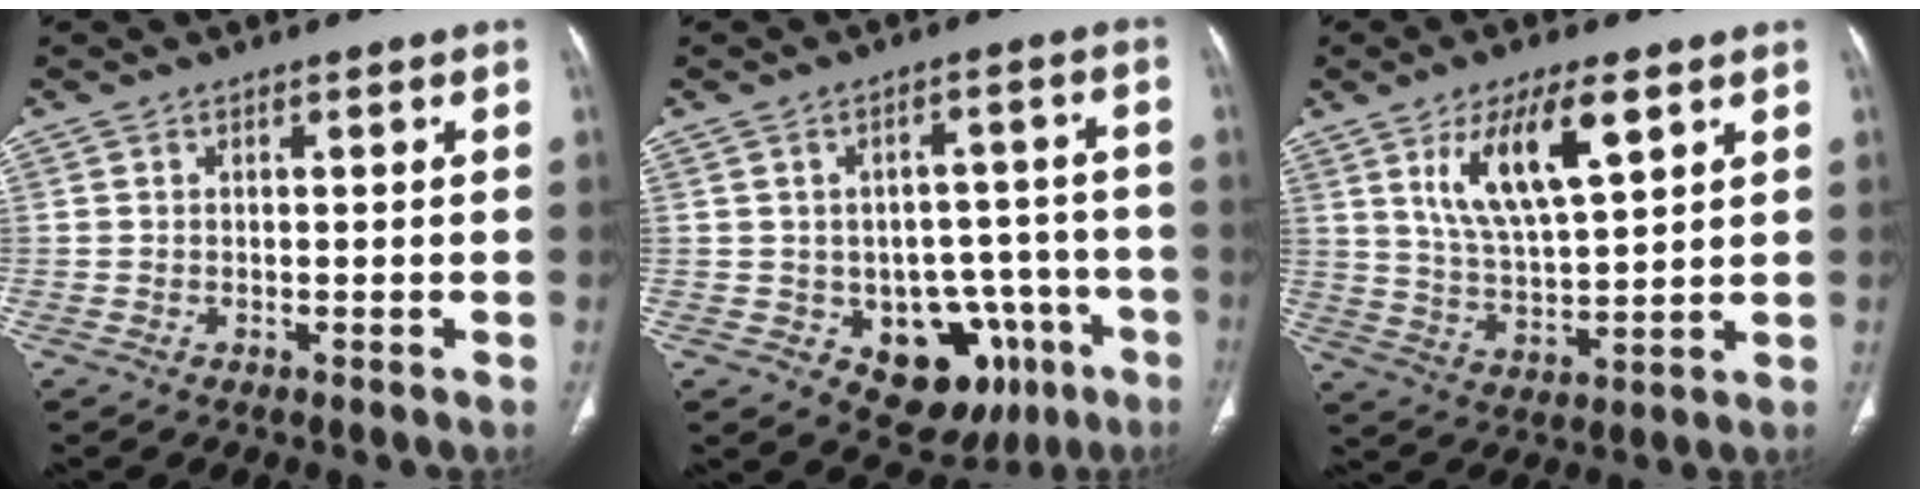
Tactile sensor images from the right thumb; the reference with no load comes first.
{"total": 14.4, "force": [-6.1, 9.7, 8.8], "torque": [-0.064, 0.040, -0.069]}
{"total": 12.7, "force": [6.0, 4.2, 10.4], "torque": [-0.181, -0.025, 0.120]}